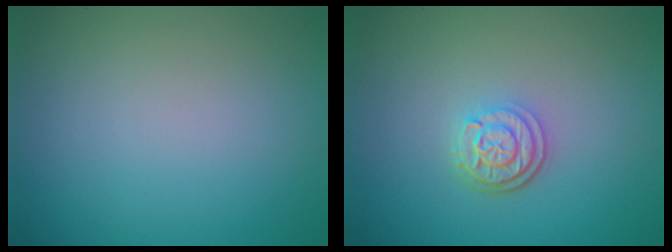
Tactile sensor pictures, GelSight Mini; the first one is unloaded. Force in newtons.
{"total": 2.9, "press": 2.4, "slide": 1.7}